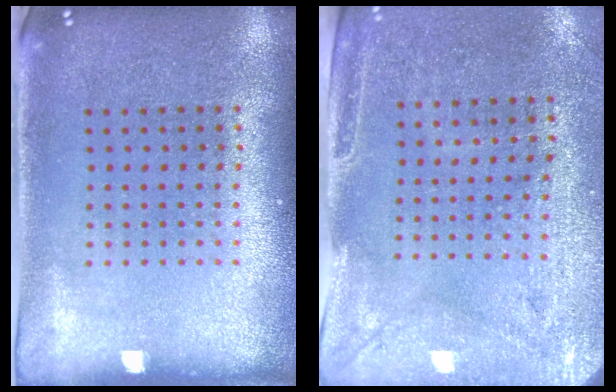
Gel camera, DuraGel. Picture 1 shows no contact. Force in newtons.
{"total": 2.9, "press": 2.5, "slide": 1.6}